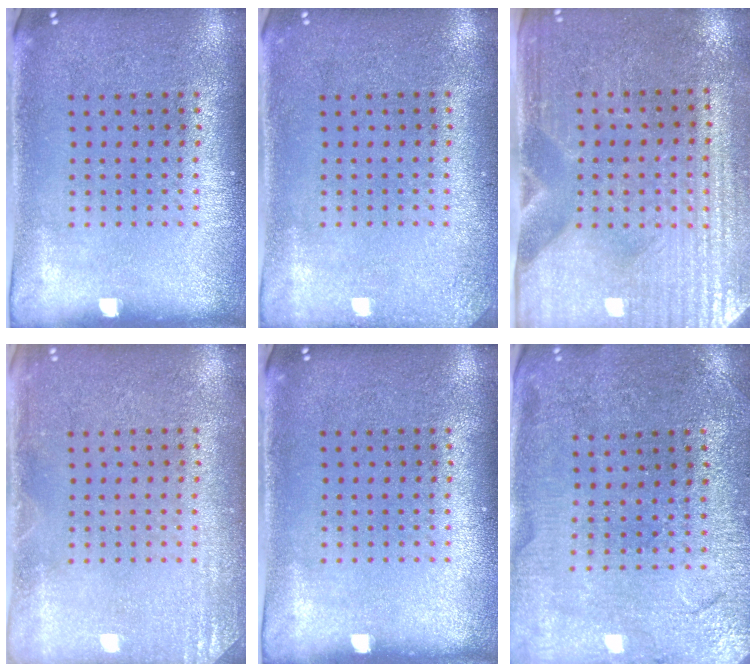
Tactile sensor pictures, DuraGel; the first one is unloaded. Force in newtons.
{"total": 1.4, "press": 1.4, "slide": 0.1}
{"total": 3.6, "press": 3.3, "slide": 1.3}
{"total": 1.8, "press": 1.8, "slide": 0.2}
{"total": 0.0}
{"total": 1.0, "press": 0.9, "slide": 0.3}